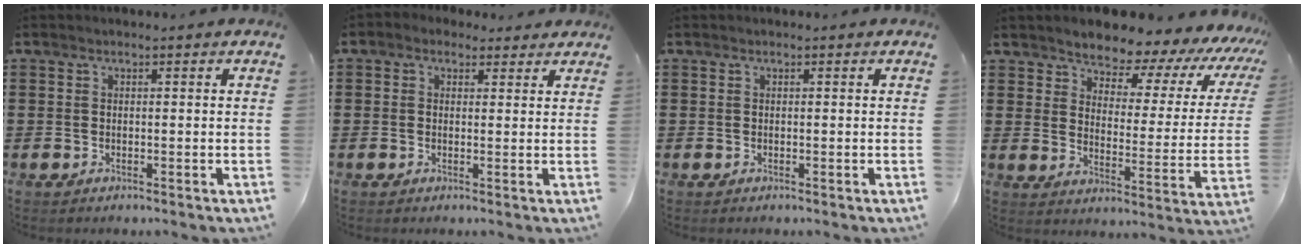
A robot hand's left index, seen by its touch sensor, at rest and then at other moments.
{"total": 1.8, "force": [0.9, 1.5, 0.3], "torque": [-0.012, 0.009, 0.016]}
{"total": 0.0}
{"total": 5.1, "force": [4.8, 1.5, 0.9], "torque": [-0.041, -0.046, 0.075]}